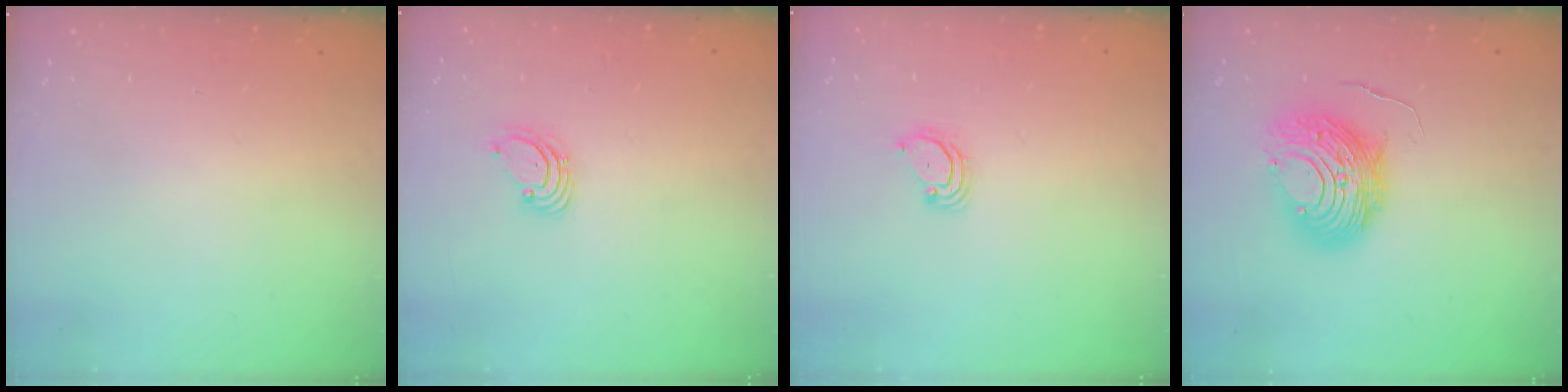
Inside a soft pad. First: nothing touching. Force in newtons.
{"total": 1.6, "press": 1.6, "slide": 0.1}
{"total": 2.8, "press": 2.8, "slide": 0.3}
{"total": 11.2, "press": 11.1, "slide": 1.1}